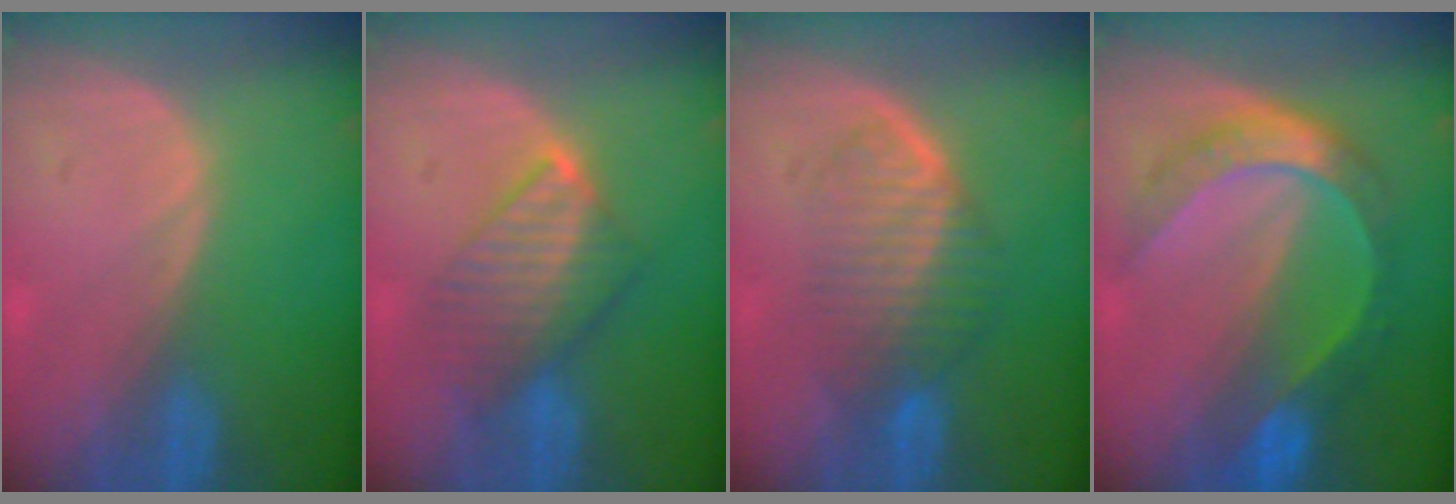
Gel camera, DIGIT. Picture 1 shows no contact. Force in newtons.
{"total": 6.6, "press": 6.6, "slide": 0.9}
{"total": 6.5, "press": 6.3, "slide": 1.6}
{"total": 8.2, "press": 8.2, "slide": 0.9}